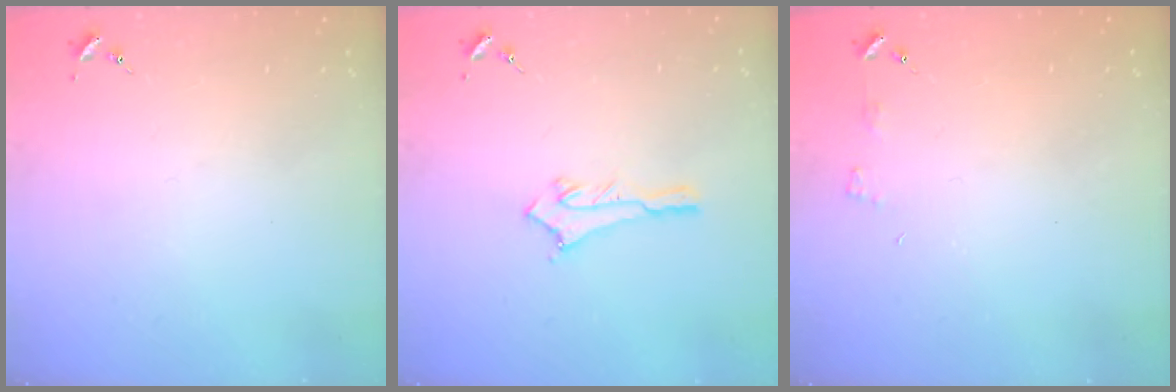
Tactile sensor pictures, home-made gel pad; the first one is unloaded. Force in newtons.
{"total": 6.2, "press": 6.2, "slide": 0.5}
{"total": 3.1, "press": 3.1, "slide": 0.3}